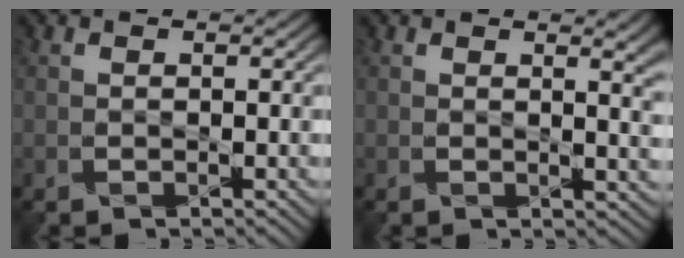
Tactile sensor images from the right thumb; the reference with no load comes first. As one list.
[{"total": 4.4, "force": [1.6, 1.4, 3.8], "torque": [-0.046, -0.001, 0.026]}]